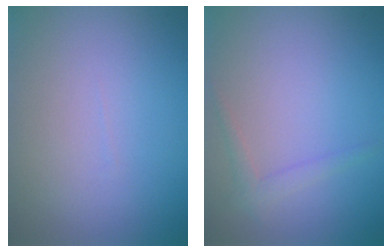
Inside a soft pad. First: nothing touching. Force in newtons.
{"total": 1.2, "press": 1.2, "slide": 0.1}